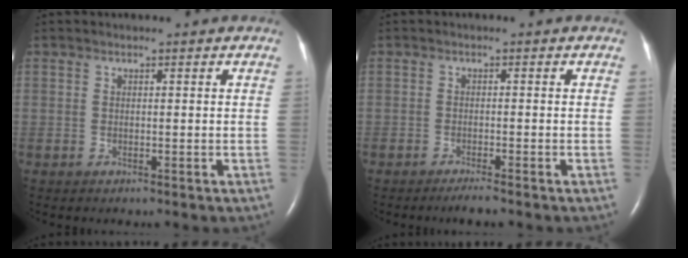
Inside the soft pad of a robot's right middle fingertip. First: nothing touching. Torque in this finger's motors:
{"motor_torque": [0.08, -0.08, -0.02, 0.00]}